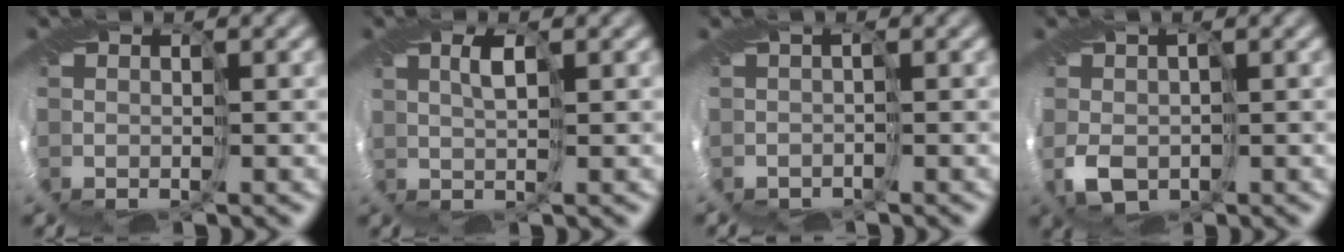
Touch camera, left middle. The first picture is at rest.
{"total": 1.4, "force": [0.3, 0.5, 1.3], "torque": [-0.025, 0.003, 0.004]}
{"total": 0.8, "force": [0.3, 0.6, 0.4], "torque": [-0.007, 0.007, 0.009]}
{"total": 3.5, "force": [-0.6, 2.4, 2.4], "torque": [-0.056, 0.002, -0.006]}